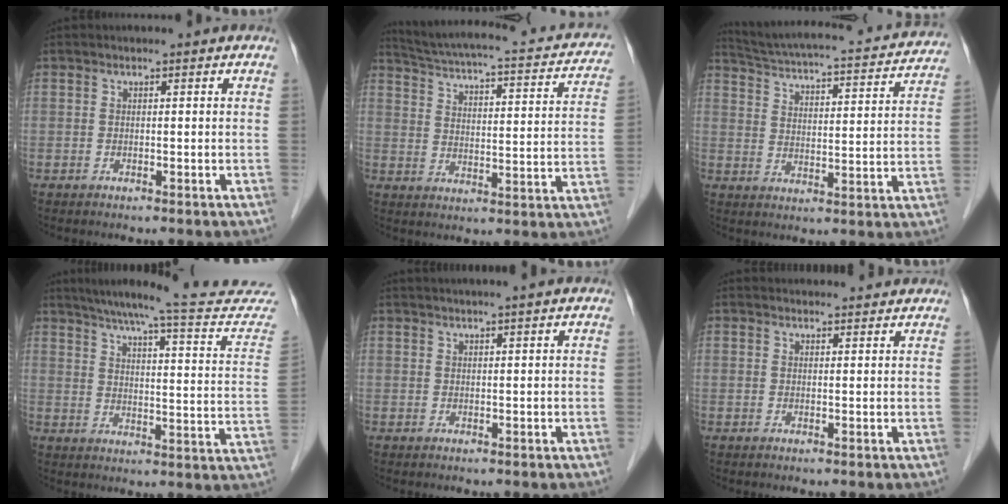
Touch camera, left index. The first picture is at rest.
{"total": 21.5, "force": [18.0, 4.7, 10.7], "torque": [-0.163, 0.005, 0.225]}
{"total": 22.5, "force": [20.6, 3.1, 8.6], "torque": [-0.144, -0.011, 0.269]}
{"total": 24.3, "force": [22.5, 0.6, 9.3], "torque": [-0.132, -0.072, 0.275]}
{"total": 3.9, "force": [3.2, -0.9, 2.0], "torque": [-0.022, 0.019, 0.048]}
{"total": 5.8, "force": [5.6, 0.9, 1.0], "torque": [-0.010, 0.022, 0.061]}